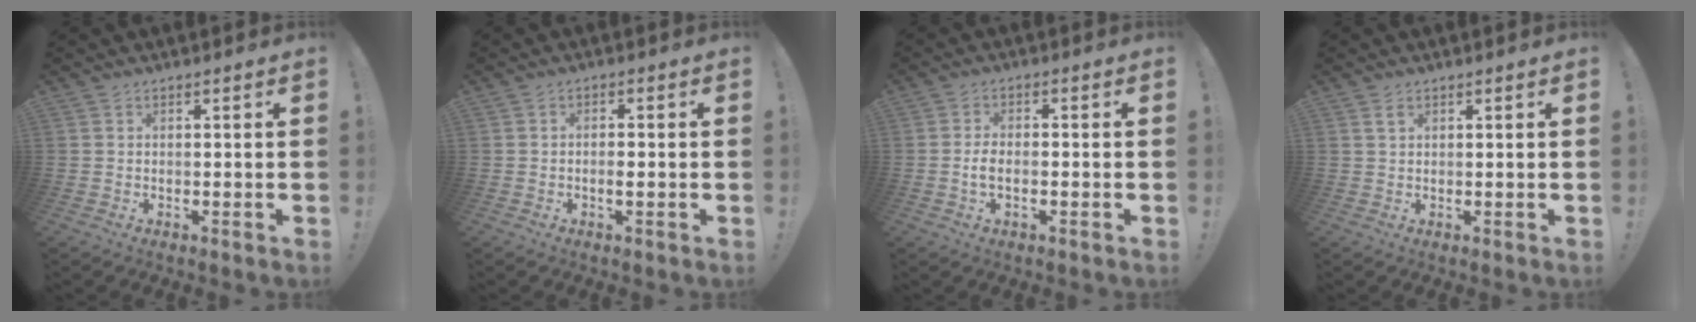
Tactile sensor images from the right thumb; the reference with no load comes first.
{"total": 2.2, "force": [-0.9, 0.5, 1.9], "torque": [-0.029, 0.000, -0.017]}
{"total": 3.5, "force": [-1.1, 1.5, 3.0], "torque": [-0.063, 0.002, -0.020]}
{"total": 1.8, "force": [0.9, 0.4, 1.4], "torque": [-0.026, 0.000, 0.015]}